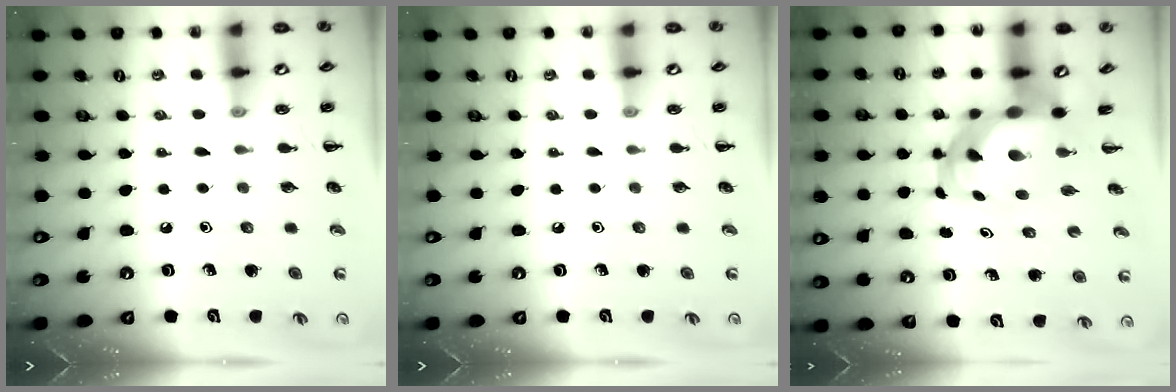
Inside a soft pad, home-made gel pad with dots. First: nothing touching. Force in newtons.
{"total": 0.0}
{"total": 6.2, "press": 6.0, "slide": 1.7}